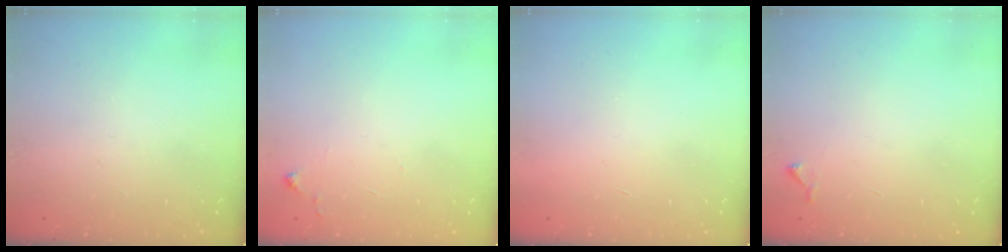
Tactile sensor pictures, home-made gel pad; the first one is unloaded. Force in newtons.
{"total": 4.7, "press": 4.7, "slide": 0.6}
{"total": 1.7, "press": 1.7, "slide": 0.1}
{"total": 4.4, "press": 4.4, "slide": 0.7}